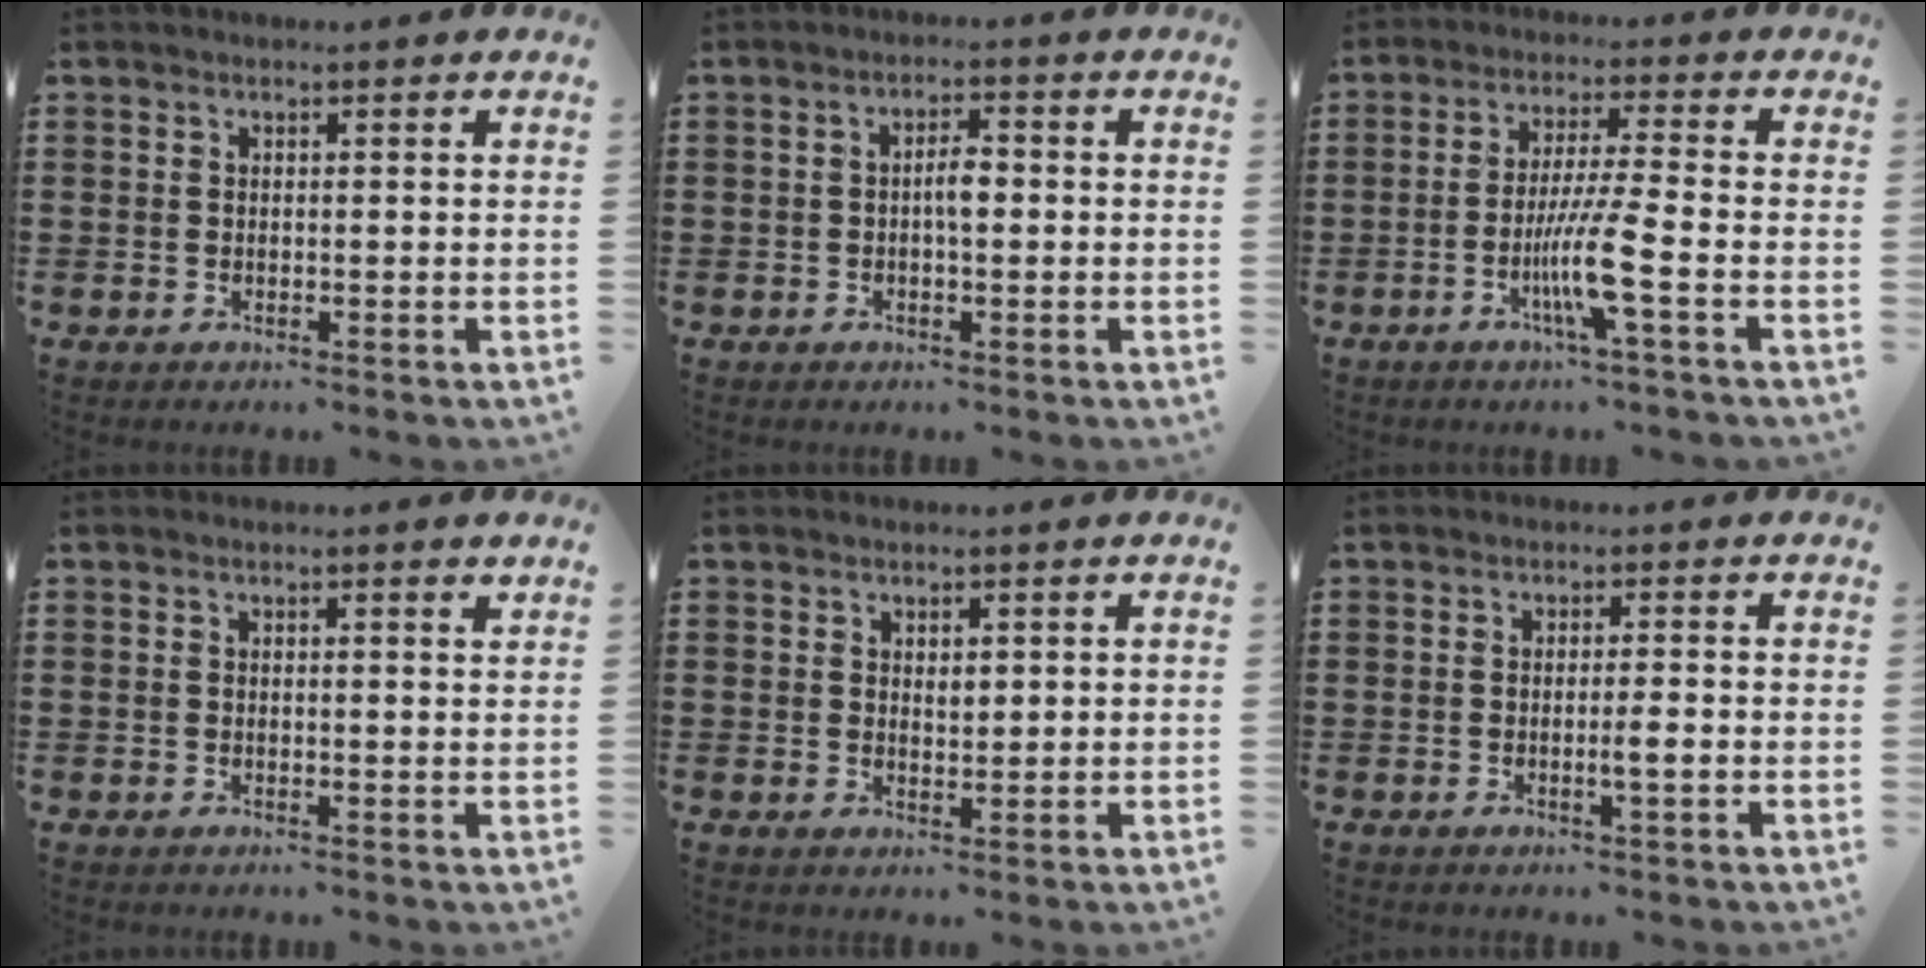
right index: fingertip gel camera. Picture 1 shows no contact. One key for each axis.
{"total": 2.9, "fx": -0.3, "fy": 1.0, "fz": 2.7, "tx": -0.050, "ty": 0.003, "tz": -0.006}
{"total": 7.7, "fx": -3.0, "fy": -0.3, "fz": 7.1, "tx": -0.138, "ty": -0.018, "tz": -0.057}
{"total": 0.8, "fx": 0.4, "fy": 0.0, "fz": 0.6, "tx": -0.013, "ty": 0.000, "tz": 0.008}
{"total": 1.3, "fx": 0.8, "fy": 0.7, "fz": 0.8, "tx": -0.008, "ty": 0.001, "tz": 0.012}
{"total": 2.2, "fx": -0.6, "fy": -0.1, "fz": 2.1, "tx": -0.034, "ty": -0.003, "tz": -0.012}